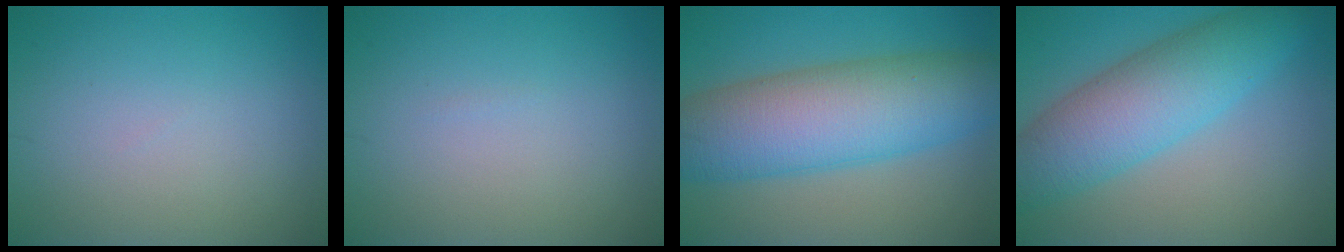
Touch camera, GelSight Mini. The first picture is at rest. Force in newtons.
{"total": 0.0}
{"total": 10.7, "press": 10.7, "slide": 0.1}
{"total": 8.0, "press": 8.0, "slide": 0.1}